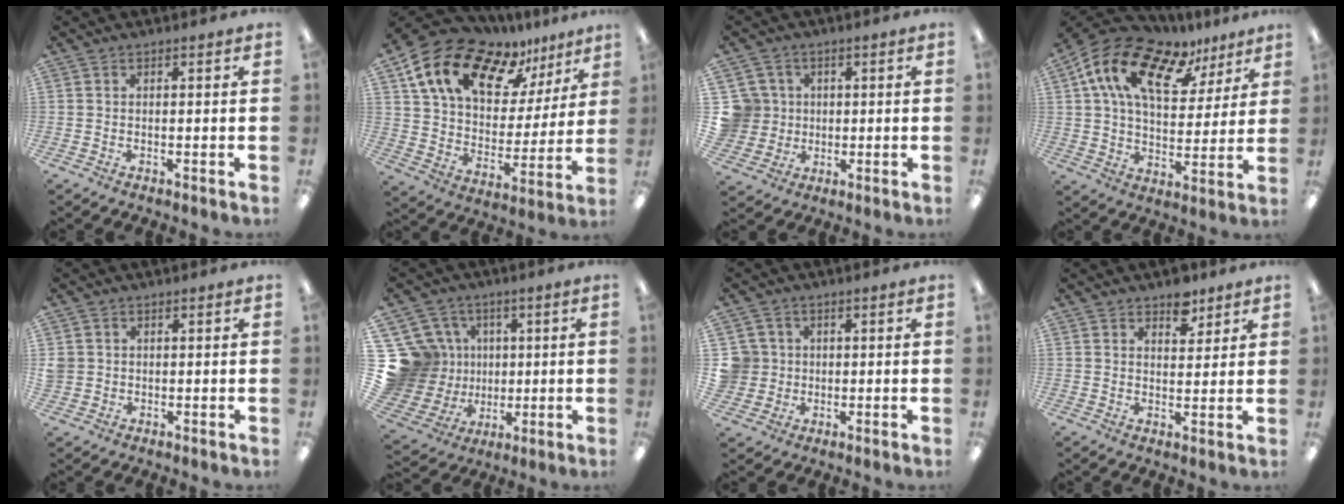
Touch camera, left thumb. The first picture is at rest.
{"total": 17.6, "force": [12.6, 8.6, 8.9], "torque": [-0.171, -0.080, 0.227]}
{"total": 8.5, "force": [1.6, 8.3, 1.0], "torque": [-0.049, 0.007, 0.040]}
{"total": 18.1, "force": [10.0, 9.7, 11.6], "torque": [-0.223, -0.037, 0.178]}
{"total": 2.4, "force": [0.6, 2.3, 0.2], "torque": [-0.008, 0.003, 0.010]}
{"total": 20.8, "force": [2.8, 19.3, 7.1], "torque": [-0.191, -0.018, 0.098]}
{"total": 6.3, "force": [0.9, 6.2, 0.8], "torque": [-0.034, 0.010, 0.022]}
{"total": 5.6, "force": [4.2, 3.1, 2.0], "torque": [-0.011, -0.022, 0.071]}